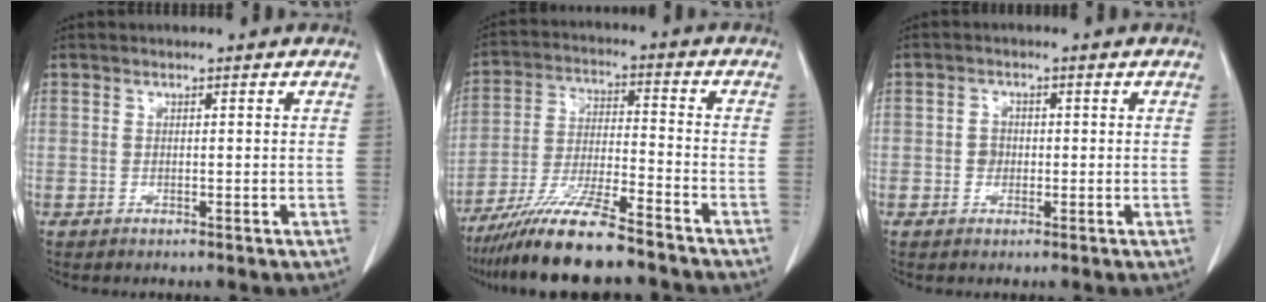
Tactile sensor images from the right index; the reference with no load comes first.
{"total": 13.2, "force": [-10.9, 0.9, 7.5], "torque": [-0.139, -0.022, -0.191]}
{"total": 2.0, "force": [-0.2, 1.8, 0.9], "torque": [-0.012, 0.005, -0.003]}